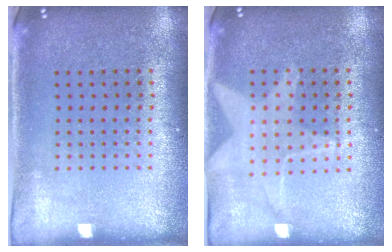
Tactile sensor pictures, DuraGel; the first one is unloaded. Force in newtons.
{"total": 1.1, "press": 1.1, "slide": 0.1}